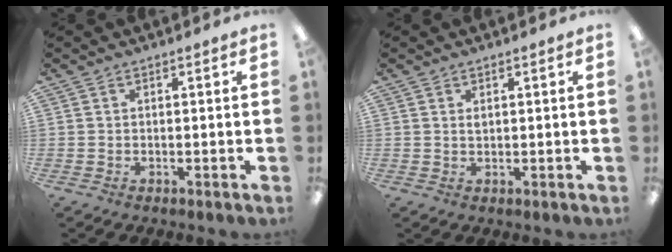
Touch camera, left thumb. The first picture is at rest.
{"total": 1.1, "force": [0.8, 0.4, 0.6], "torque": [-0.007, -0.003, 0.012]}